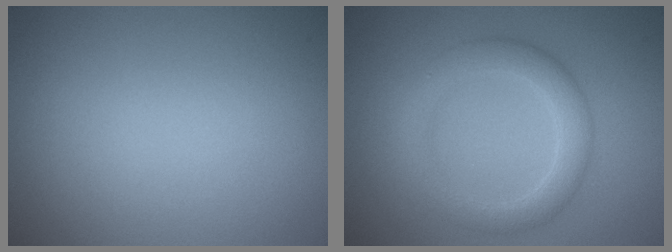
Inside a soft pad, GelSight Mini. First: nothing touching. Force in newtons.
{"total": 3.6, "press": 3.6, "slide": 0.2}